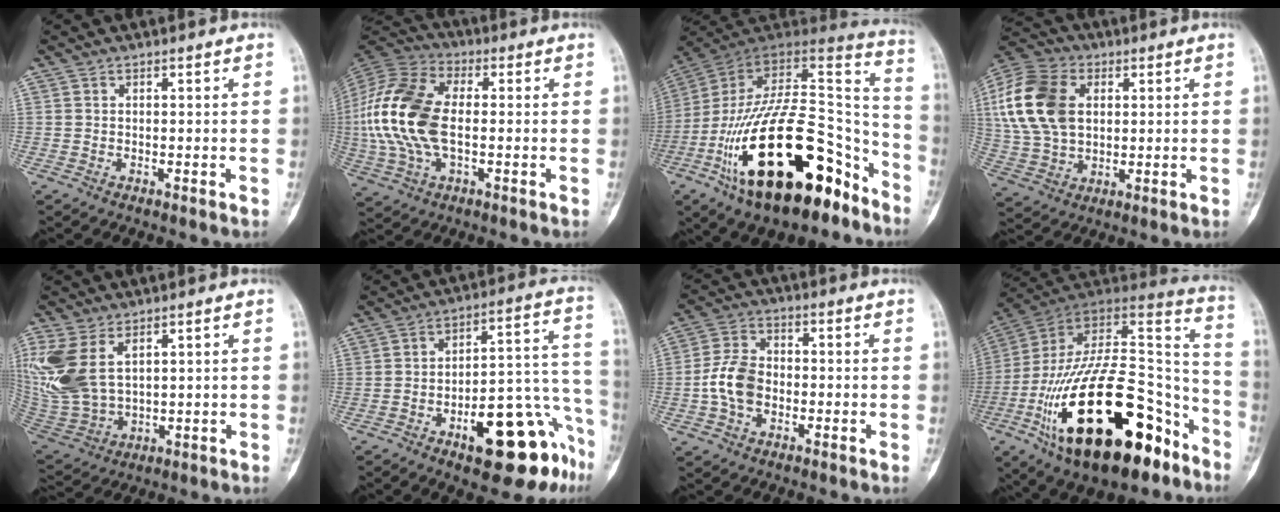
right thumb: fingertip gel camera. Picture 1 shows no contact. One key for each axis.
{"total": 18.8, "fx": -0.5, "fy": 10.7, "fz": 15.5, "tx": -0.344, "ty": 0.014, "tz": -0.011}
{"total": 33.6, "fx": -16.9, "fy": 15.5, "fz": 24.6, "tx": -0.382, "ty": 0.077, "tz": -0.271}
{"total": 17.6, "fx": 3.7, "fy": 11.9, "fz": 12.5, "tx": -0.251, "ty": 0.006, "tz": 0.069}
{"total": 14.2, "fx": 5.0, "fy": 8.2, "fz": 10.4, "tx": -0.245, "ty": -0.013, "tz": 0.119}
{"total": 20.1, "fx": -10.8, "fy": 7.4, "fz": 15.2, "tx": -0.132, "ty": 0.097, "tz": -0.145}
{"total": 8.1, "fx": -1.7, "fy": 5.6, "fz": 5.5, "tx": -0.099, "ty": 0.020, "tz": -0.040}
{"total": 36.6, "fx": -16.9, "fy": 17.0, "fz": 27.7, "tx": -0.455, "ty": 0.065, "tz": -0.267}